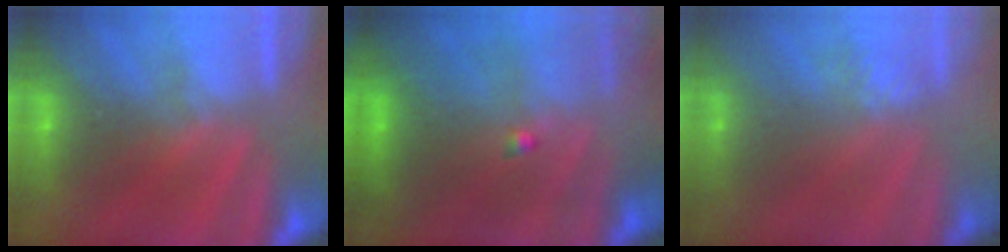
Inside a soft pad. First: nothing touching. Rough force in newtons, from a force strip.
{"total": 7.0}
{"total": 2.7}